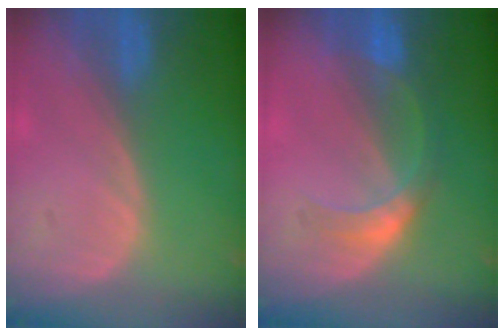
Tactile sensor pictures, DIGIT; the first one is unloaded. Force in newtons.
{"total": 5.2, "press": 4.8, "slide": 2.1}